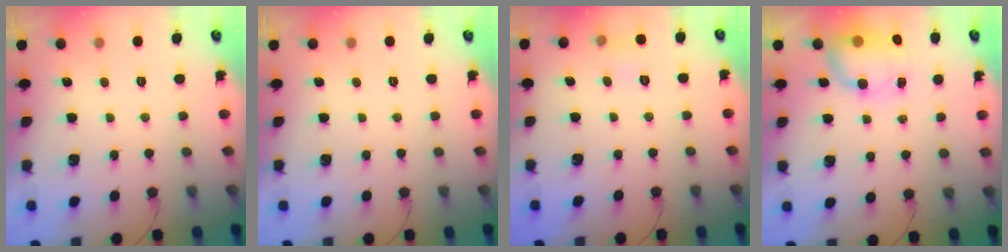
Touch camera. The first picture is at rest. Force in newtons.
{"total": 0.0}
{"total": 4.8, "press": 4.5, "slide": 1.5}
{"total": 11.1, "press": 8.8, "slide": 6.8}